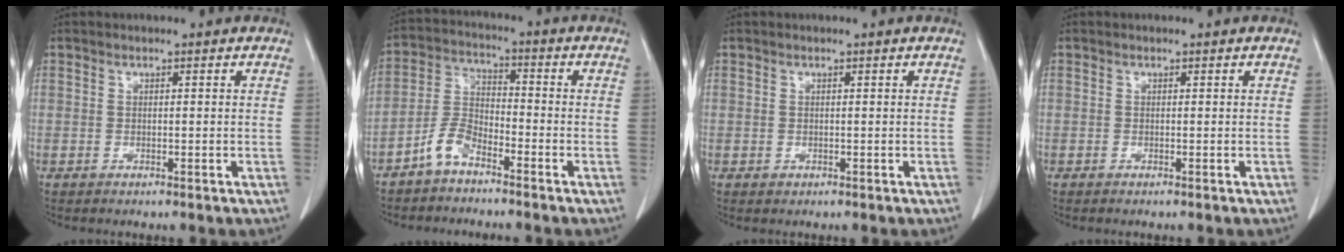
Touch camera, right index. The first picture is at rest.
{"total": 5.4, "force": [-4.0, 2.2, 2.9], "torque": [-0.067, 0.007, -0.084]}
{"total": 0.5, "force": [-0.2, 0.5, 0.1], "torque": [-0.001, 0.003, -0.002]}
{"total": 0.0}